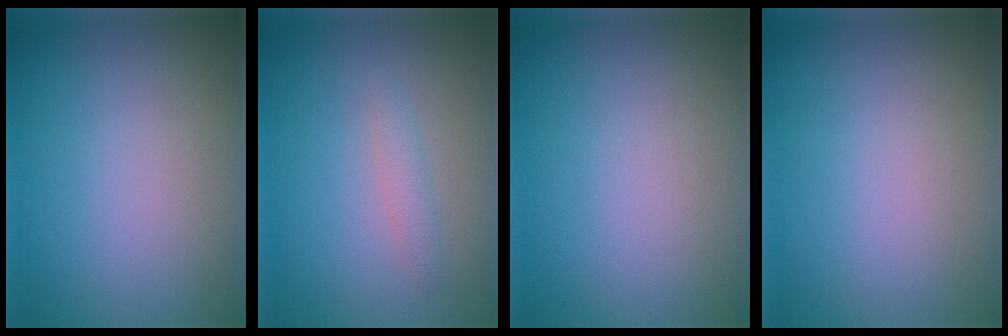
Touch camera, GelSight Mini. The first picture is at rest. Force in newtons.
{"total": 1.2, "press": 1.2, "slide": 0.0}
{"total": 0.0}
{"total": 0.0}